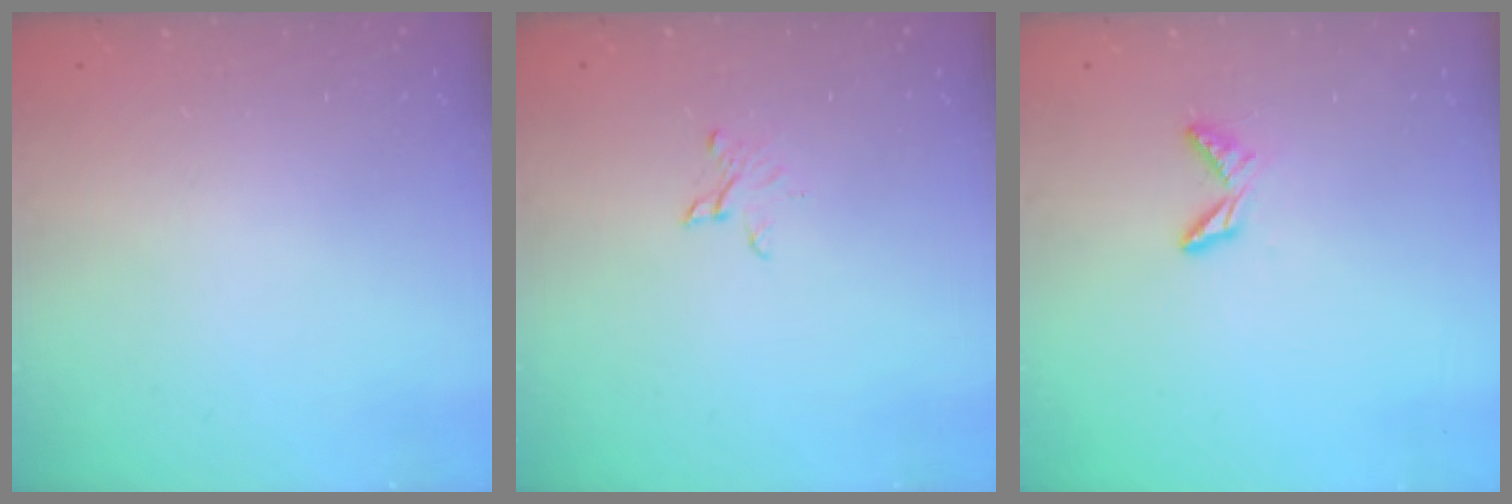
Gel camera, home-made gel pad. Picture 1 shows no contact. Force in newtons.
{"total": 3.2, "press": 3.2, "slide": 0.3}
{"total": 4.7, "press": 4.7, "slide": 0.4}